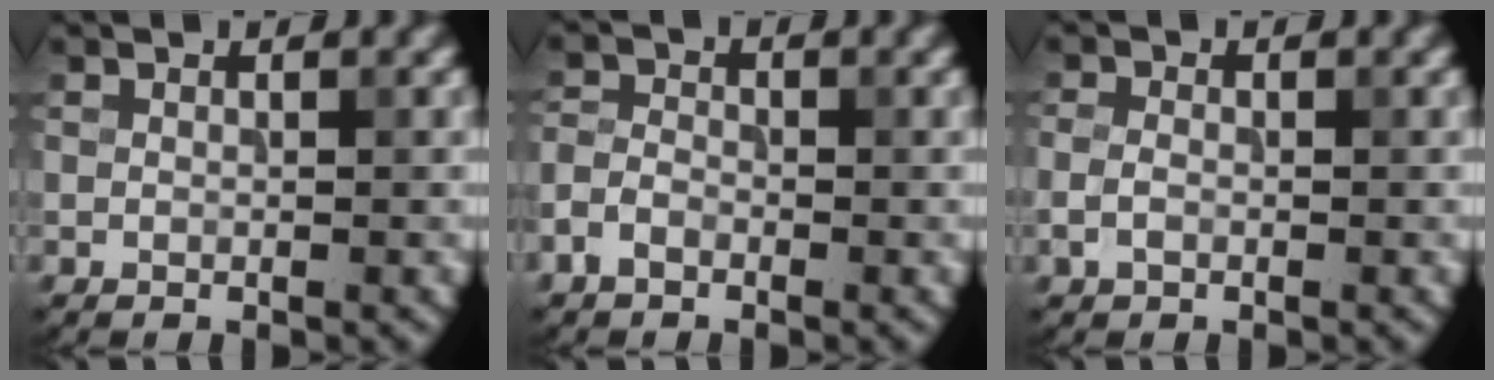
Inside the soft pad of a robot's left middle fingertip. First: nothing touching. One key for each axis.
{"total": 2.1, "fx": -1.3, "fy": 1.3, "fz": 1.0, "tx": -0.020, "ty": 0.004, "tz": -0.035}
{"total": 1.4, "fx": -0.4, "fy": 1.0, "fz": 1.0, "tx": -0.021, "ty": 0.002, "tz": -0.012}